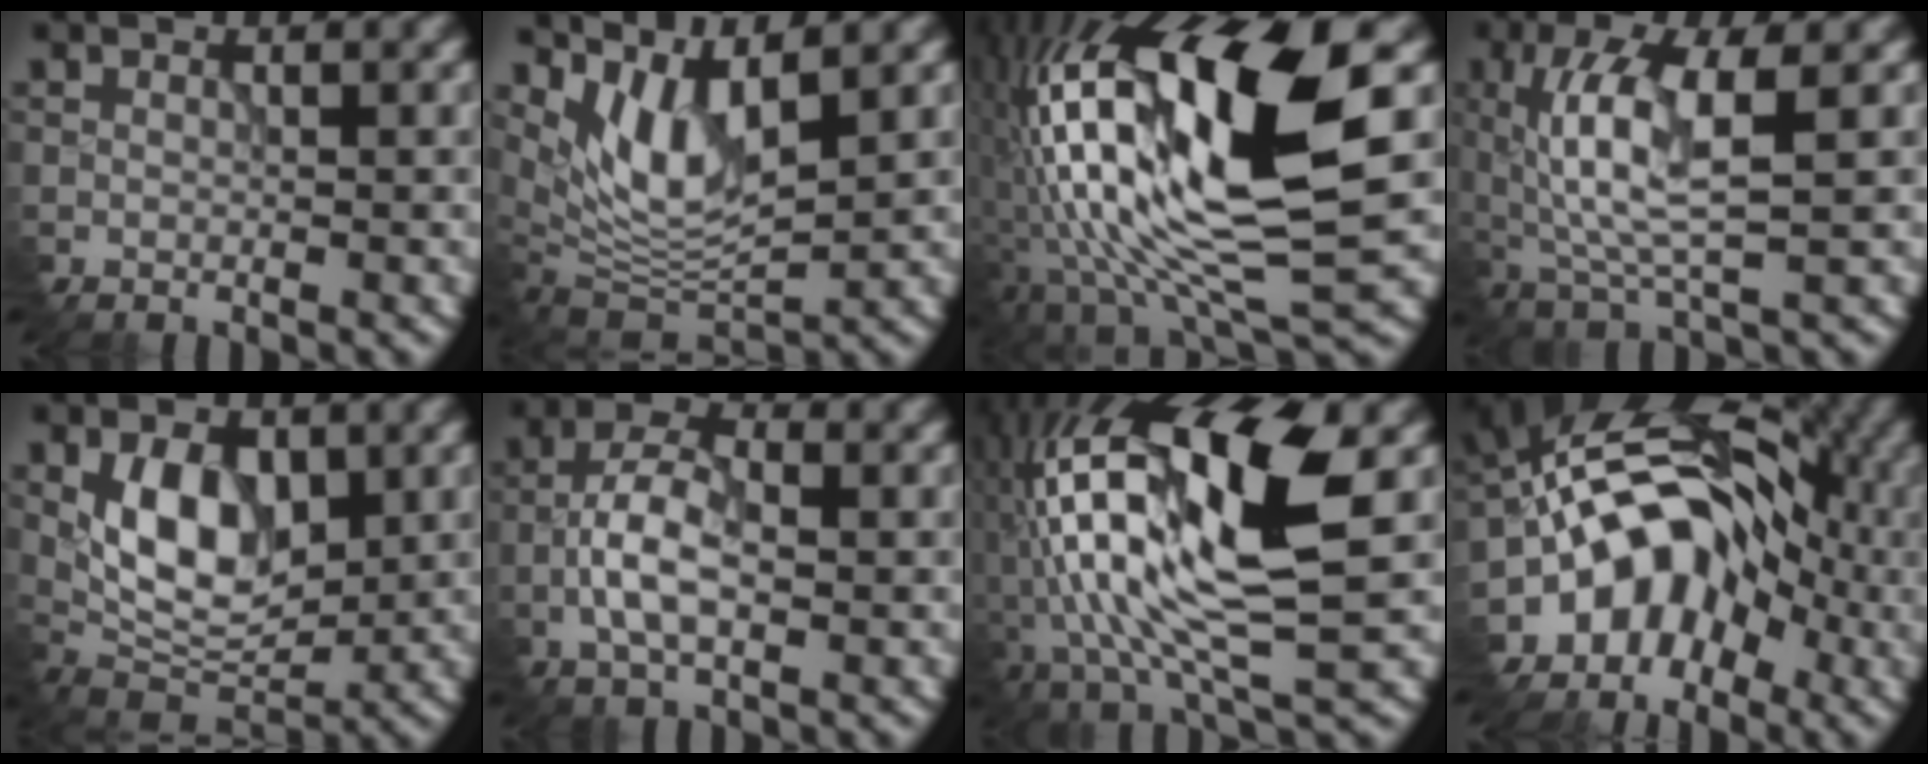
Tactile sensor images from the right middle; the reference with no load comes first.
{"total": 6.0, "force": [2.9, 2.2, 4.7], "torque": [-0.099, -0.016, 0.066]}
{"total": 15.5, "force": [0.1, 5.4, 14.5], "torque": [-0.274, 0.005, 0.007]}
{"total": 7.5, "force": [0.4, 2.3, 7.1], "torque": [-0.143, -0.002, 0.016]}
{"total": 6.2, "force": [0.7, 3.8, 4.9], "torque": [-0.083, -0.010, 0.016]}
{"total": 5.4, "force": [-2.0, 2.4, 4.4], "torque": [-0.089, 0.006, -0.040]}
{"total": 14.7, "force": [-0.6, 6.0, 13.5], "torque": [-0.255, 0.009, -0.014]}
{"total": 9.8, "force": [-3.6, 6.9, 6.0], "torque": [-0.069, 0.017, -0.082]}